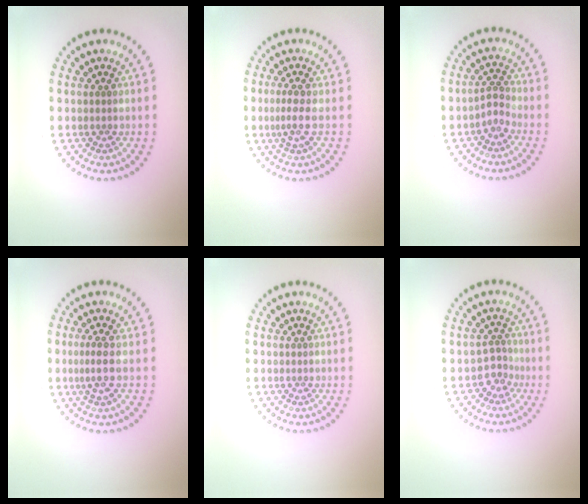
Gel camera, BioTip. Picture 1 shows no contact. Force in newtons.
{"total": 2.1, "press": 1.3, "slide": 1.6}
{"total": 1.5, "press": 1.0, "slide": 1.1}
{"total": 2.1, "press": 1.6, "slide": 1.4}
{"total": 0.0}
{"total": 1.9, "press": 1.3, "slide": 1.4}